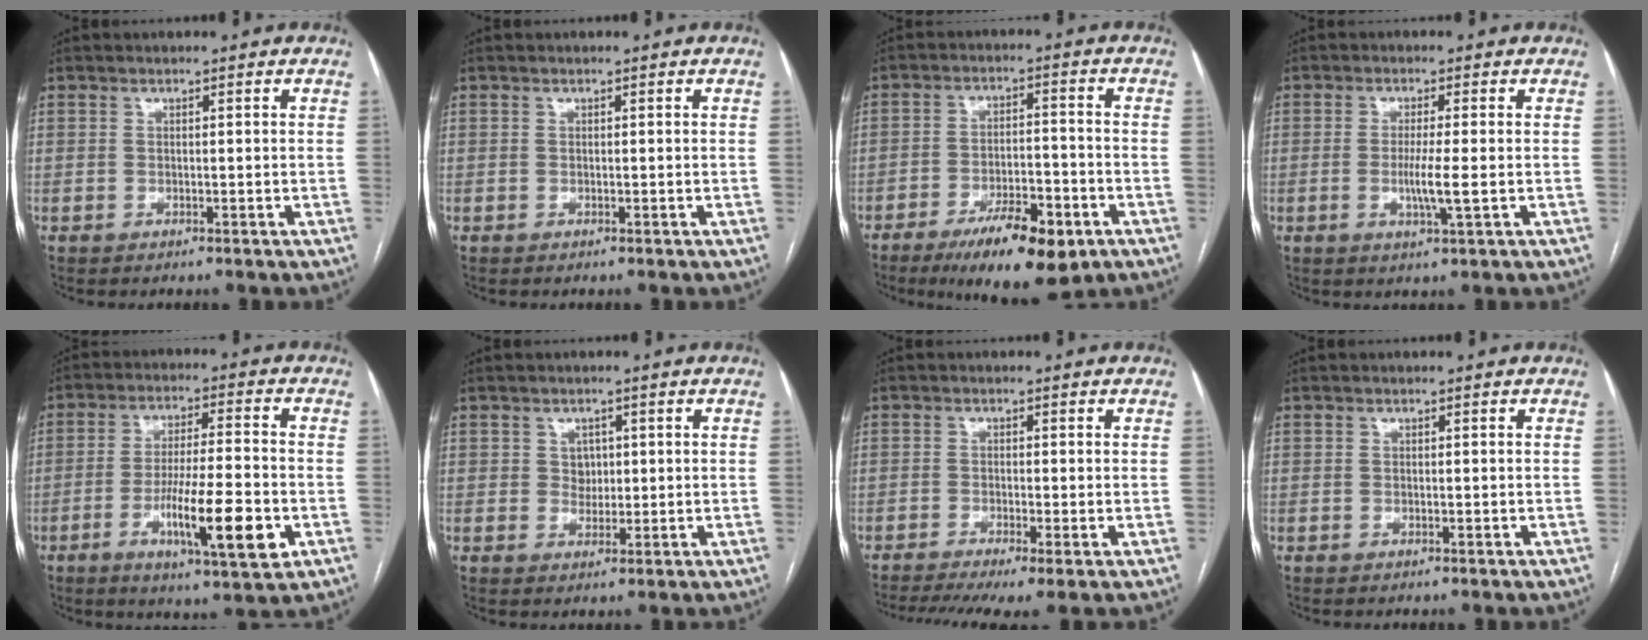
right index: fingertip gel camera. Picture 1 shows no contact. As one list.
[{"total": 0.0}, {"total": 12.4, "force": [-7.3, 3.5, 9.4], "torque": [-0.148, -0.007, -0.110]}, {"total": 4.4, "force": [-0.7, -0.4, 4.3], "torque": [-0.089, -0.011, -0.014]}, {"total": 13.0, "force": [-4.5, 1.4, 12.1], "torque": [-0.211, -0.015, -0.071]}, {"total": 2.4, "force": [0.7, 2.0, 1.1], "torque": [-0.009, 0.004, 0.014]}, {"total": 7.7, "force": [-5.1, 1.1, 5.6], "torque": [-0.094, -0.009, -0.087]}, {"total": 0.0}]